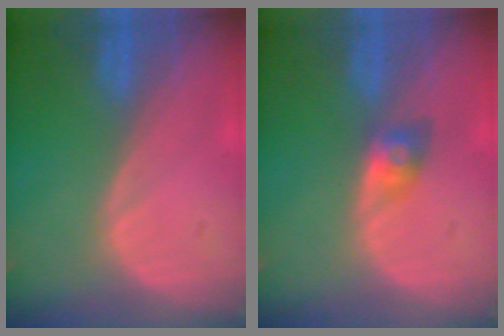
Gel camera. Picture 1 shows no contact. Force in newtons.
{"total": 2.8, "press": 2.6, "slide": 1.1}